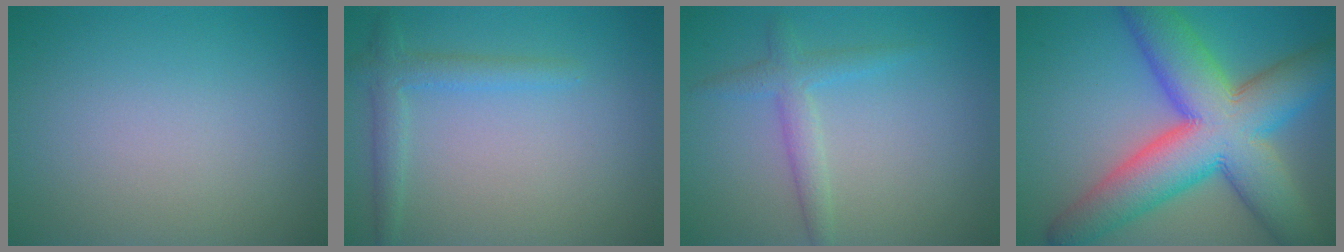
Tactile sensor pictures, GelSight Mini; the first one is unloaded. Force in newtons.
{"total": 2.3, "press": 2.3, "slide": 0.2}
{"total": 2.3, "press": 2.3, "slide": 0.1}
{"total": 13.3, "press": 13.2, "slide": 0.6}